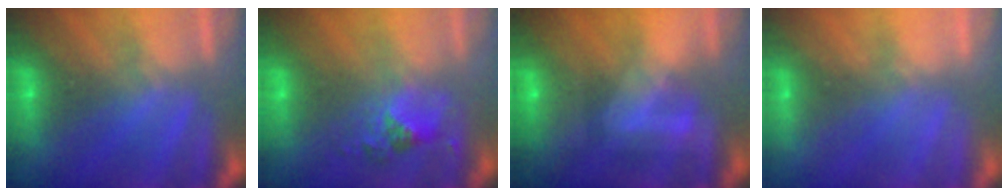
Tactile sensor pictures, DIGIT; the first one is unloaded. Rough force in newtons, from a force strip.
{"total": 2.5}
{"total": 4.8}
{"total": 2.1}